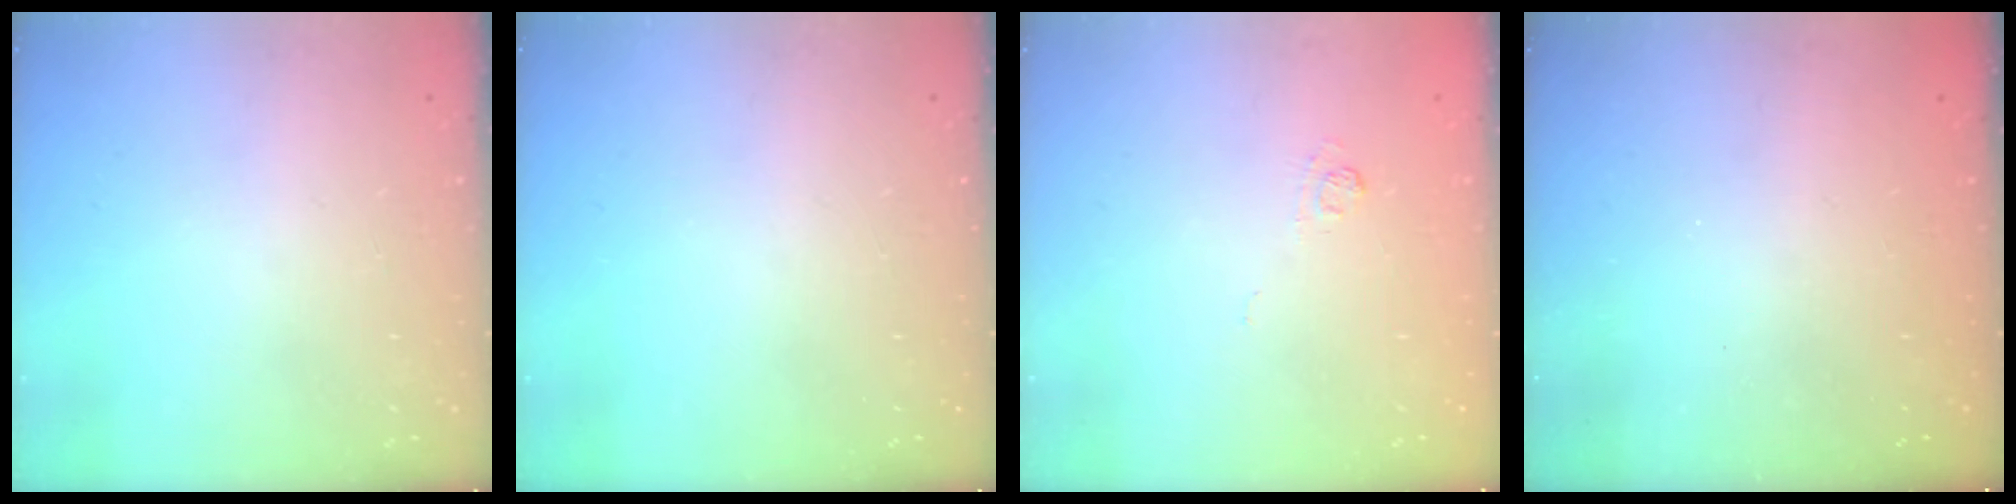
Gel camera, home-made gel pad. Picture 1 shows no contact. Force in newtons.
{"total": 0.0}
{"total": 6.6, "press": 6.5, "slide": 1.3}
{"total": 2.2, "press": 2.1, "slide": 0.8}